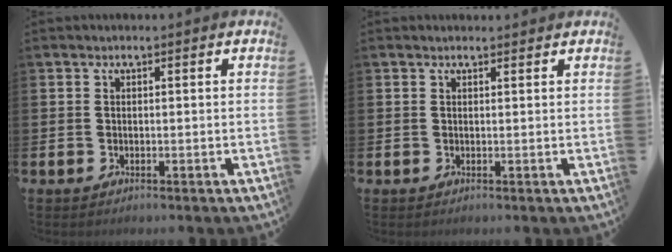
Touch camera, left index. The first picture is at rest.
{"total": 0.6, "force": [0.6, 0.1, 0.2], "torque": [0.007, -0.002, 0.009]}